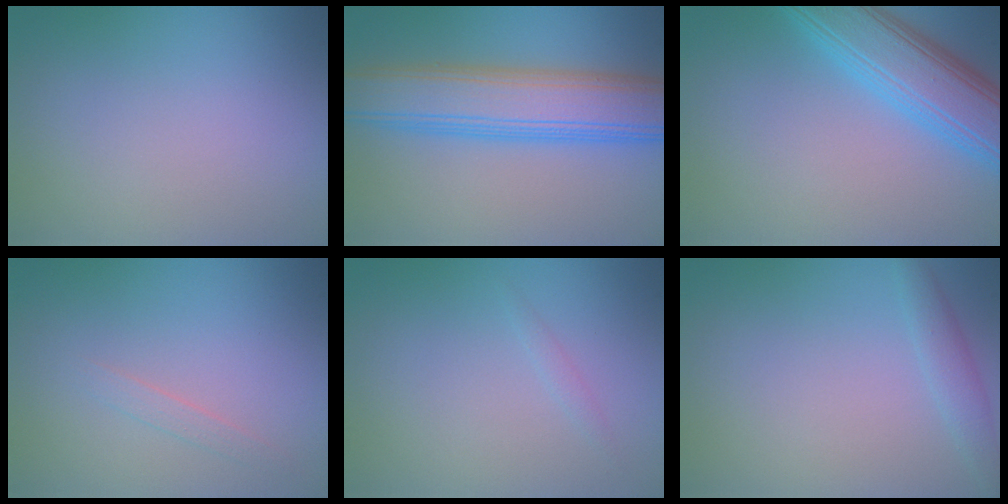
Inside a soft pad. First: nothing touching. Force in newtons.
{"total": 8.2, "press": 8.2, "slide": 0.1}
{"total": 7.0, "press": 7.0, "slide": 0.2}
{"total": 0.8, "press": 0.8, "slide": 0.1}
{"total": 0.6, "press": 0.6, "slide": 0.0}
{"total": 1.6, "press": 1.6, "slide": 0.1}